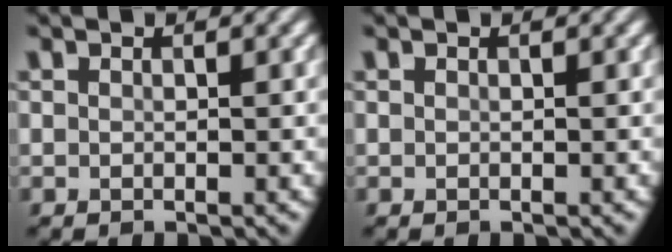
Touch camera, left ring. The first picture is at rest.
{"total": 0.0}